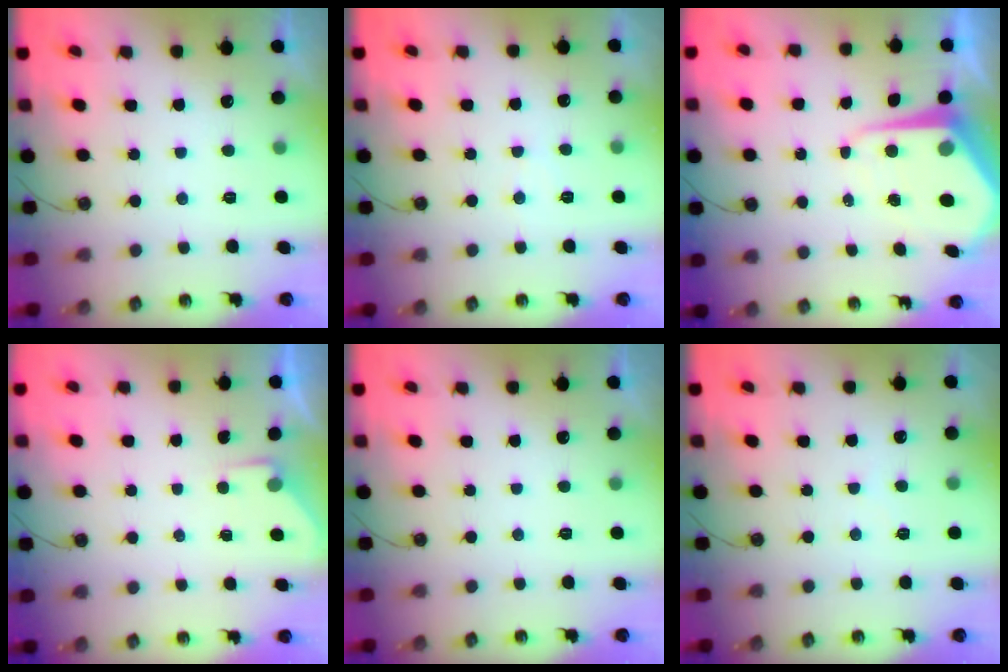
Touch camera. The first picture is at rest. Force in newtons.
{"total": 4.8, "press": 4.8, "slide": 0.7}
{"total": 8.7, "press": 8.7, "slide": 0.9}
{"total": 2.8, "press": 2.8, "slide": 0.4}
{"total": 0.0}
{"total": 2.1, "press": 2.0, "slide": 0.4}